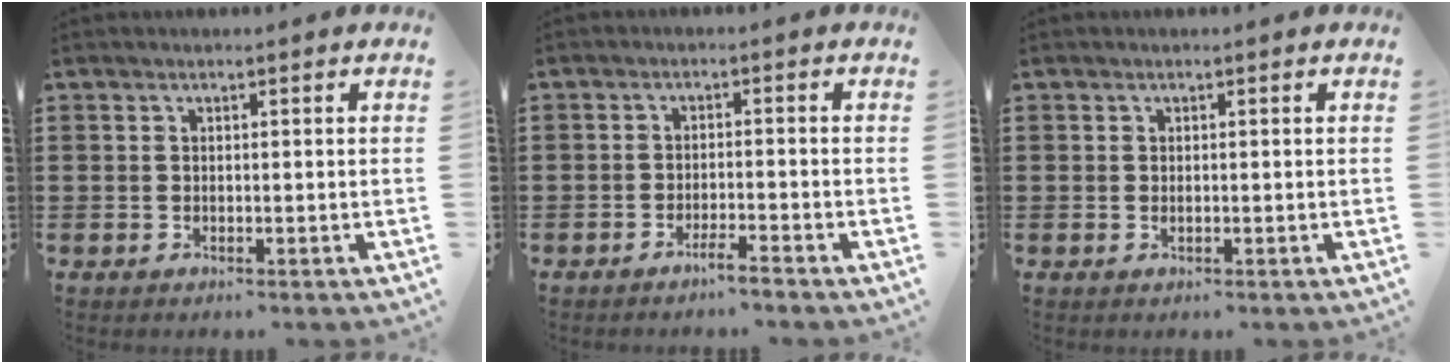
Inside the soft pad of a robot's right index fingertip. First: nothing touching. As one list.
[{"total": 2.6, "force": [-2.2, -0.1, 1.3], "torque": [-0.021, 0.002, -0.042]}, {"total": 0.5, "force": [-0.1, 0.1, 0.5], "torque": [-0.010, -0.004, -0.001]}]